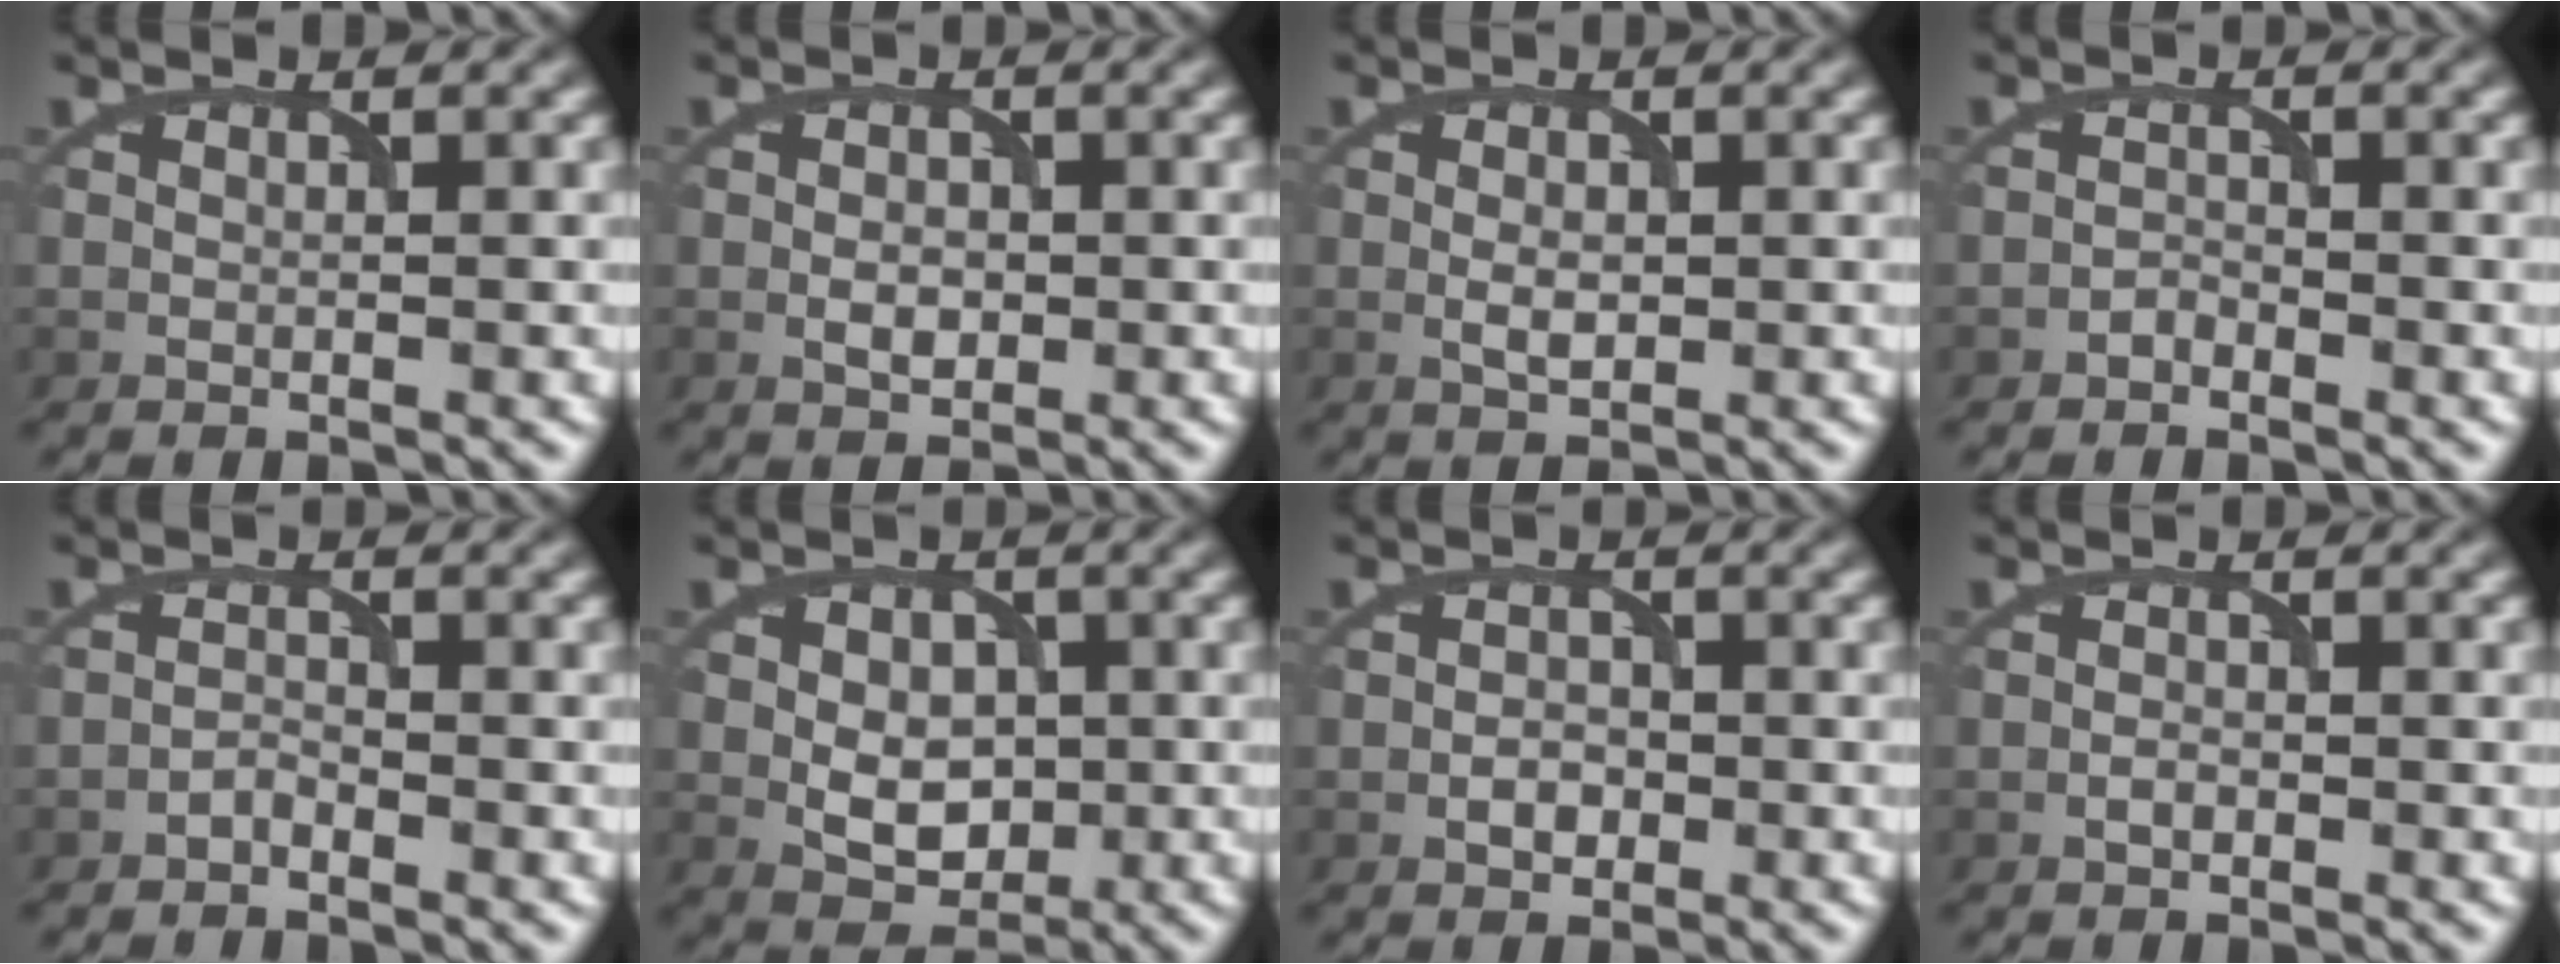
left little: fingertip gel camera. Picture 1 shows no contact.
{"total": 1.9, "force": [-0.4, 1.3, 1.4], "torque": [-0.025, -0.001, -0.007]}
{"total": 1.8, "force": [-0.1, 1.1, 1.5], "torque": [-0.030, -0.002, 0.000]}
{"total": 0.9, "force": [-0.7, 0.3, 0.2], "torque": [-0.004, 0.003, -0.016]}
{"total": 0.9, "force": [-0.8, 0.2, 0.4], "torque": [-0.008, 0.004, -0.018]}
{"total": 4.8, "force": [-0.2, 3.4, 3.4], "torque": [-0.056, -0.002, 0.000]}
{"total": 1.7, "force": [-0.7, 1.2, 1.0], "torque": [-0.017, 0.003, -0.014]}
{"total": 0.9, "force": [-0.4, 0.5, 0.6], "torque": [-0.011, 0.001, -0.009]}